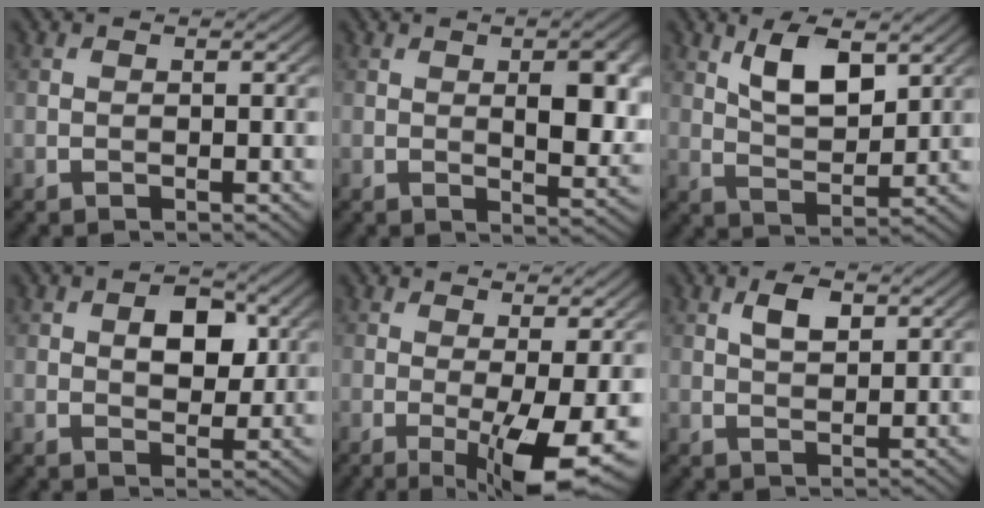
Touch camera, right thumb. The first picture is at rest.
{"total": 7.8, "force": [1.2, 3.4, 7.0], "torque": [-0.101, 0.000, 0.024]}
{"total": 6.8, "force": [3.5, 2.9, 5.1], "torque": [-0.101, -0.006, 0.066]}
{"total": 5.2, "force": [1.1, 3.2, 3.9], "torque": [-0.060, 0.001, 0.012]}
{"total": 8.4, "force": [-2.1, 1.6, 7.9], "torque": [-0.126, -0.004, -0.025]}
{"total": 3.0, "force": [1.4, 1.4, 2.3], "torque": [-0.047, 0.002, 0.026]}